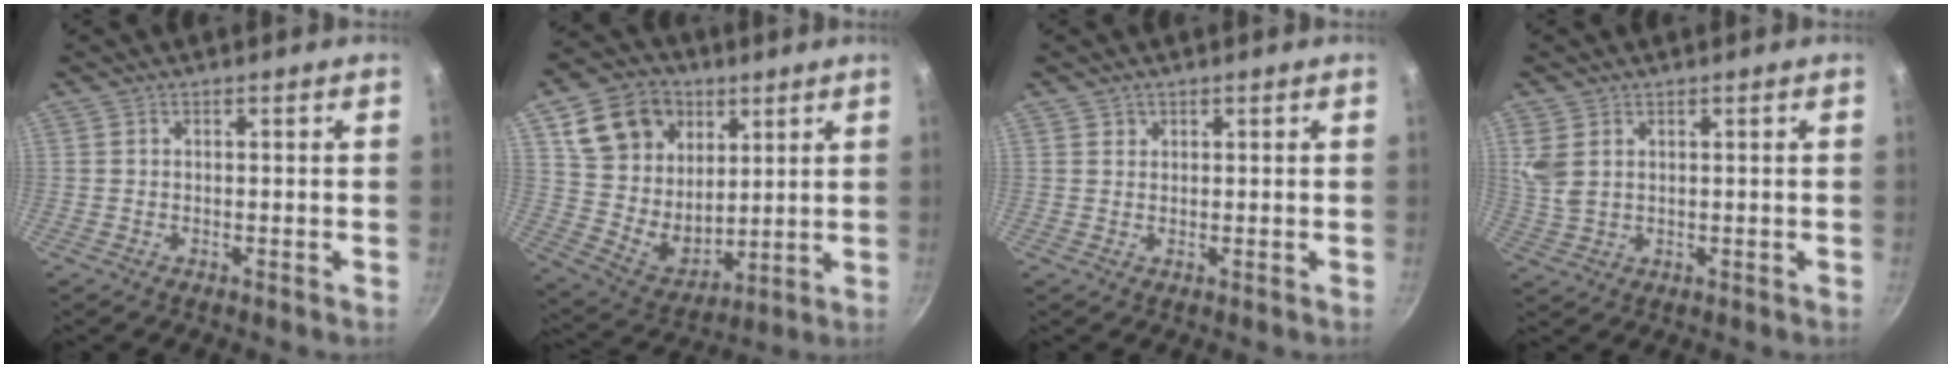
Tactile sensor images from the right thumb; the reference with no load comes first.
{"total": 17.8, "force": [7.5, 13.8, 8.2], "torque": [-0.110, -0.022, 0.147]}
{"total": 1.1, "force": [0.7, 0.8, 0.0], "torque": [0.013, -0.003, 0.008]}
{"total": 4.3, "force": [1.5, 2.7, 3.0], "torque": [-0.075, -0.001, 0.040]}